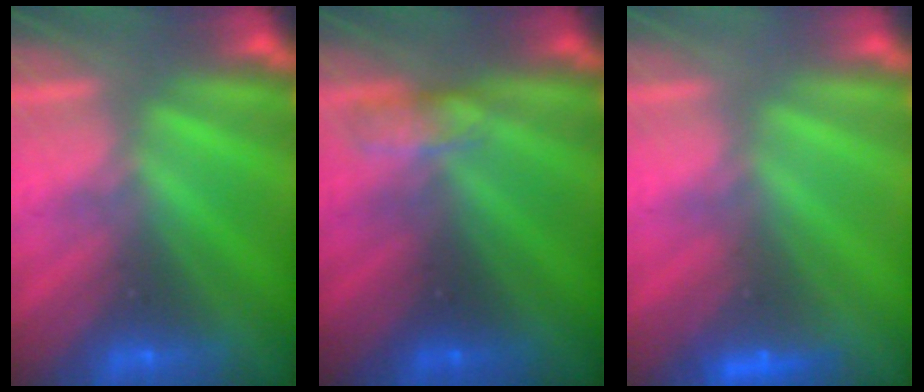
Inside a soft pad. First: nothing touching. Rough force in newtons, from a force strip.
{"total": 2.7}
{"total": 2.4}